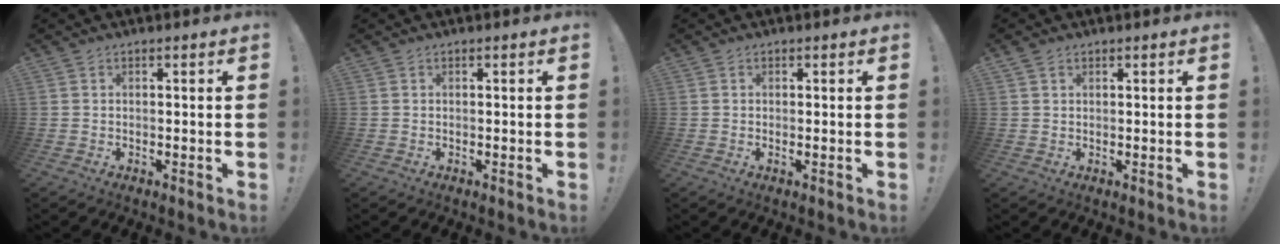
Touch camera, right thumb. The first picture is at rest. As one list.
[{"total": 0.0}, {"total": 0.7, "force": [0.4, 0.0, 0.6], "torque": [-0.008, -0.002, 0.006]}, {"total": 1.6, "force": [1.3, 0.9, 0.3], "torque": [-0.003, -0.004, 0.024]}]